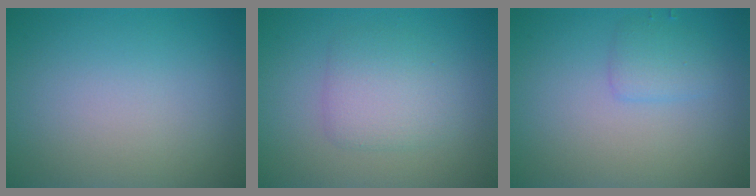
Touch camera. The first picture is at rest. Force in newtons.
{"total": 2.8, "press": 2.8, "slide": 0.1}
{"total": 1.5, "press": 1.5, "slide": 0.2}